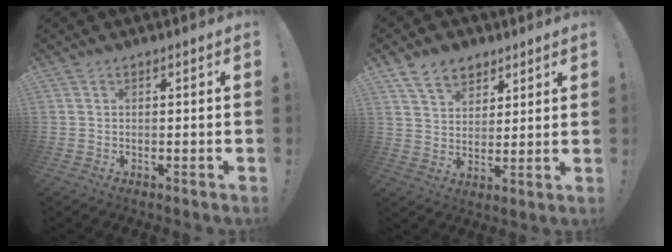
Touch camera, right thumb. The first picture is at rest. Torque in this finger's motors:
{"motor_torque": [-0.60, 0.92, 0.57, 0.44, 0.25]}